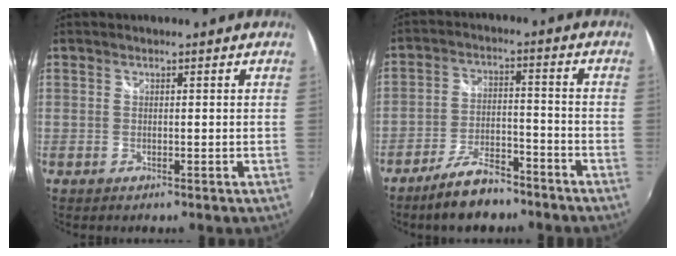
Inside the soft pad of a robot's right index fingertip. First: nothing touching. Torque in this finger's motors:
{"motor_torque": [0.90, -0.87, 0.27, 0.06]}